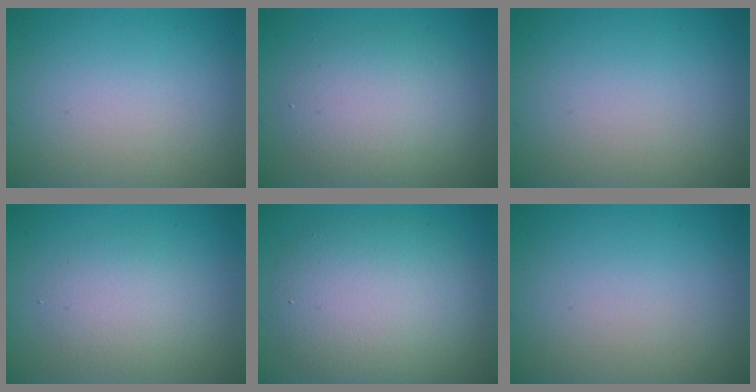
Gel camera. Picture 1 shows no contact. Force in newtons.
{"total": 4.3, "press": 4.3, "slide": 0.2}
{"total": 0.0}
{"total": 2.7, "press": 2.7, "slide": 0.2}
{"total": 7.0, "press": 7.0, "slide": 0.3}
{"total": 0.0}